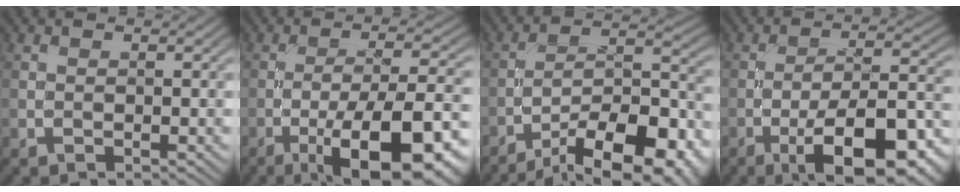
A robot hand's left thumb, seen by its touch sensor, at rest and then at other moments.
{"total": 15.1, "force": [-7.4, 4.6, 12.3], "torque": [-0.177, 0.005, -0.112]}
{"total": 18.0, "force": [-12.9, 5.9, 11.1], "torque": [-0.155, -0.017, -0.189]}
{"total": 14.6, "force": [-7.4, 4.5, 11.8], "torque": [-0.180, 0.004, -0.120]}